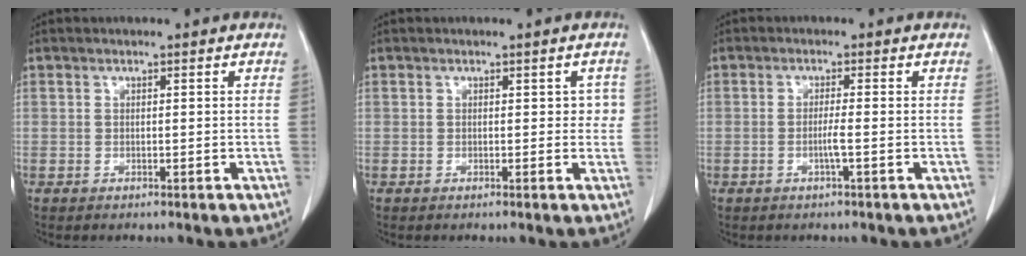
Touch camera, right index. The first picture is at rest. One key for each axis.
{"total": 2.1, "fx": 0.5, "fy": 1.5, "fz": 1.3, "tx": -0.002, "ty": 0.012, "tz": 0.003}
{"total": 2.0, "fx": -0.6, "fy": -0.3, "fz": 1.8, "tx": -0.036, "ty": -0.001, "tz": -0.013}